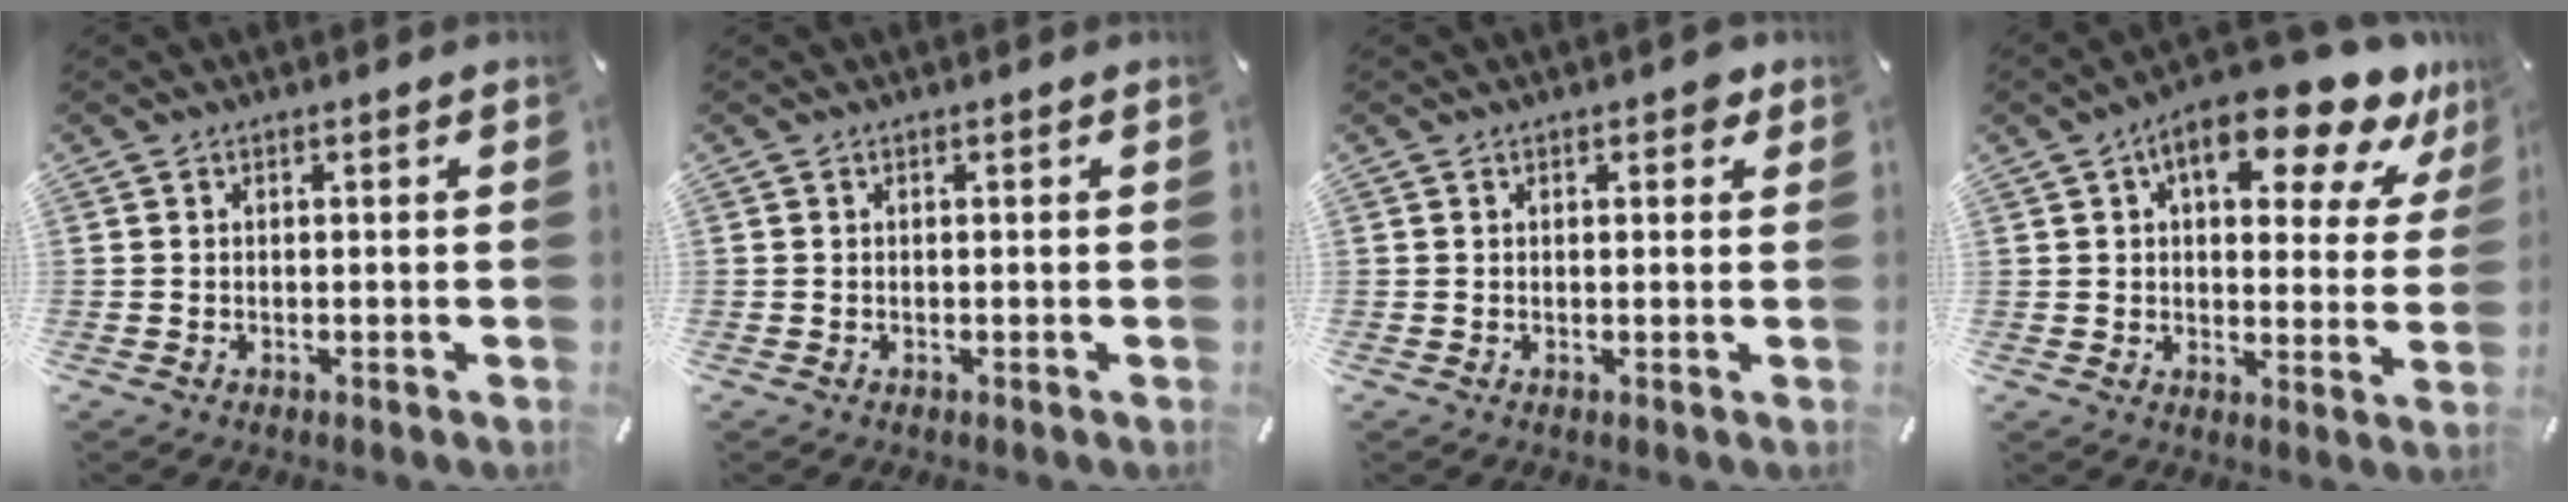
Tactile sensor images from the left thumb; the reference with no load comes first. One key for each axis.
{"total": 0.0}
{"total": 1.8, "fx": 0.9, "fy": 1.0, "fz": 1.1, "tx": -0.009, "ty": -0.002, "tz": 0.012}
{"total": 16.6, "fx": 9.8, "fy": 6.9, "fz": 11.5, "tx": -0.157, "ty": -0.052, "tz": 0.154}